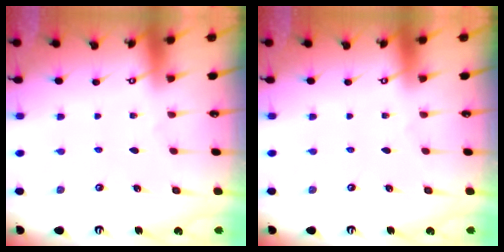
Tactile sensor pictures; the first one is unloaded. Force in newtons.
{"total": 0.0}